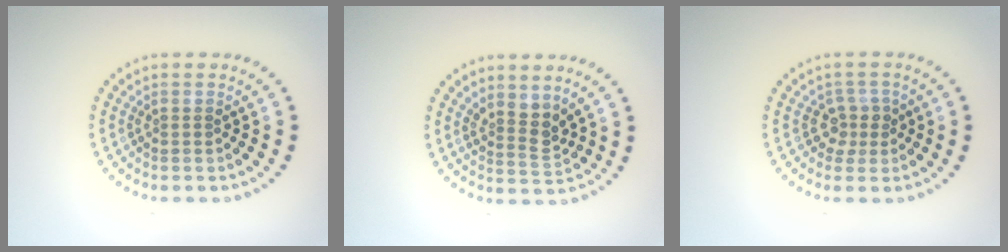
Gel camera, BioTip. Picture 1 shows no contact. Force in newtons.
{"total": 2.3, "press": 1.8, "slide": 1.6}
{"total": 1.9, "press": 1.5, "slide": 1.1}